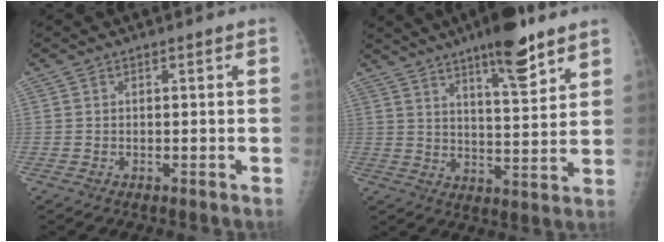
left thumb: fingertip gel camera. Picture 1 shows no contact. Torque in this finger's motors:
{"motor_torque": [0.39, 0.47, 0.21, -0.17, 0.06]}